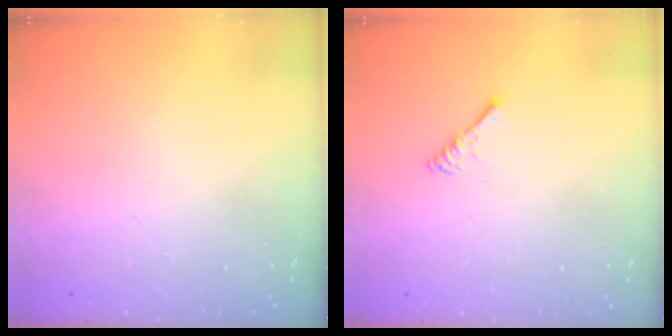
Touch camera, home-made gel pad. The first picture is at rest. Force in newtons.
{"total": 2.4, "press": 2.4, "slide": 0.4}